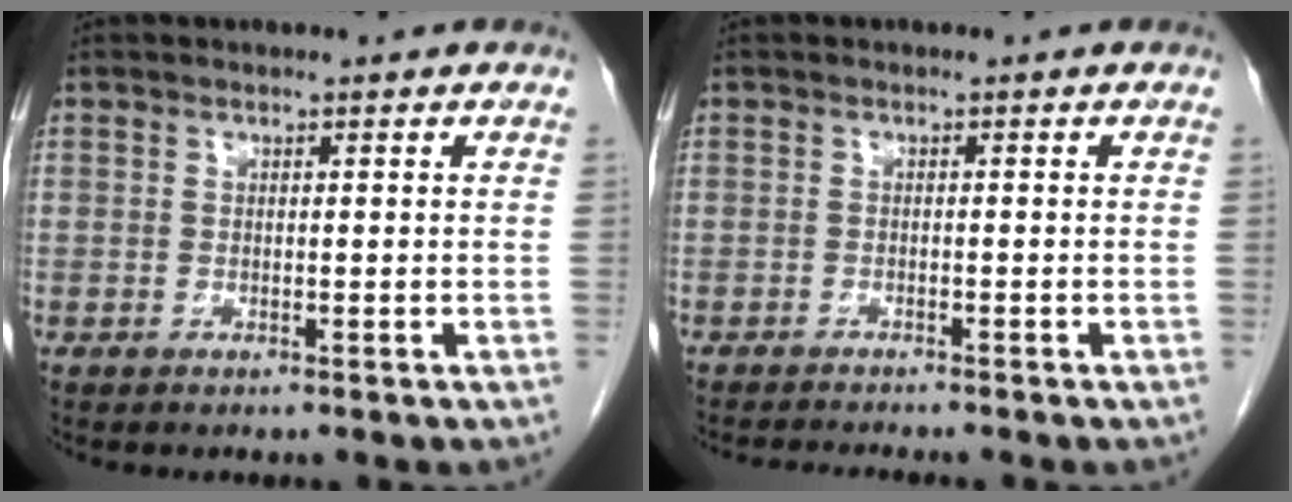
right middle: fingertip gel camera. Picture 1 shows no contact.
{"total": 3.9, "force": [-3.7, -0.4, 1.4], "torque": [-0.018, -0.013, -0.055]}